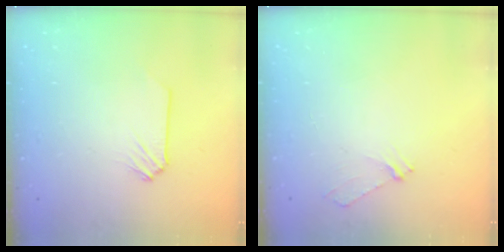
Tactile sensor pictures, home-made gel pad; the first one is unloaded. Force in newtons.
{"total": 4.1, "press": 4.0, "slide": 0.7}